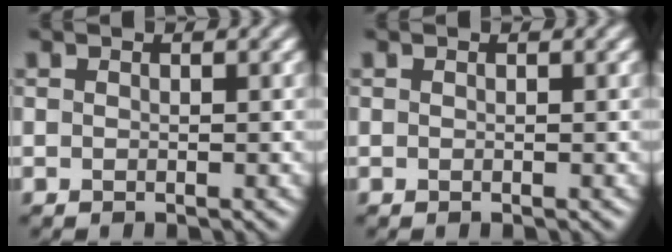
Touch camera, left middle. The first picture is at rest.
{"total": 0.0}